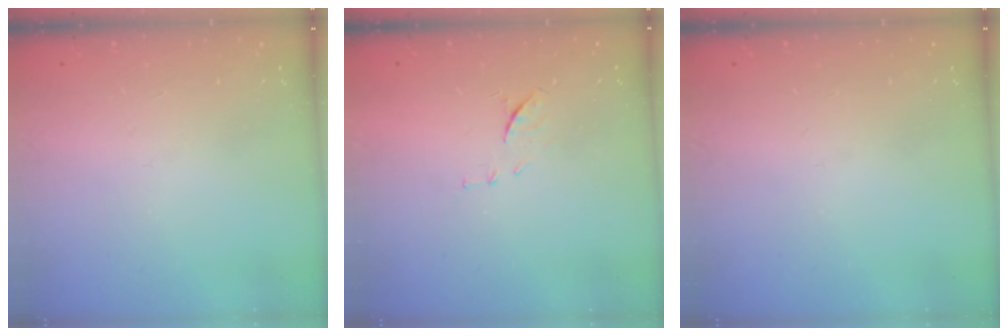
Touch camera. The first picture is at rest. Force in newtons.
{"total": 8.5, "press": 8.4, "slide": 1.0}
{"total": 0.0}